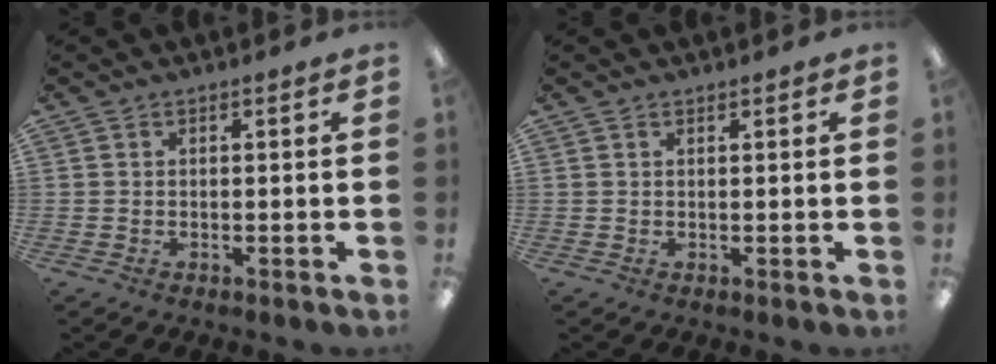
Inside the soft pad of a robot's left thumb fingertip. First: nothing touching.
{"total": 0.6, "force": [0.5, 0.2, 0.3], "torque": [-0.008, 0.002, 0.009]}